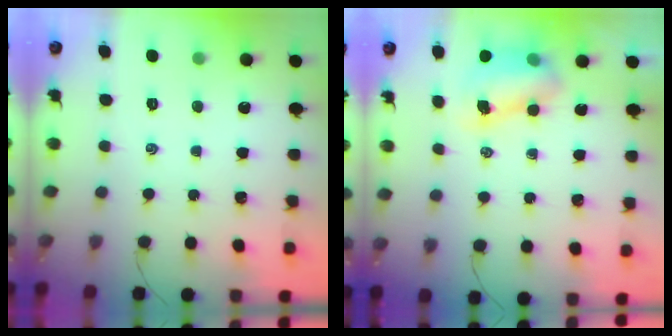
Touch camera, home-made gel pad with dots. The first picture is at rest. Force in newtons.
{"total": 8.6, "press": 8.5, "slide": 1.7}